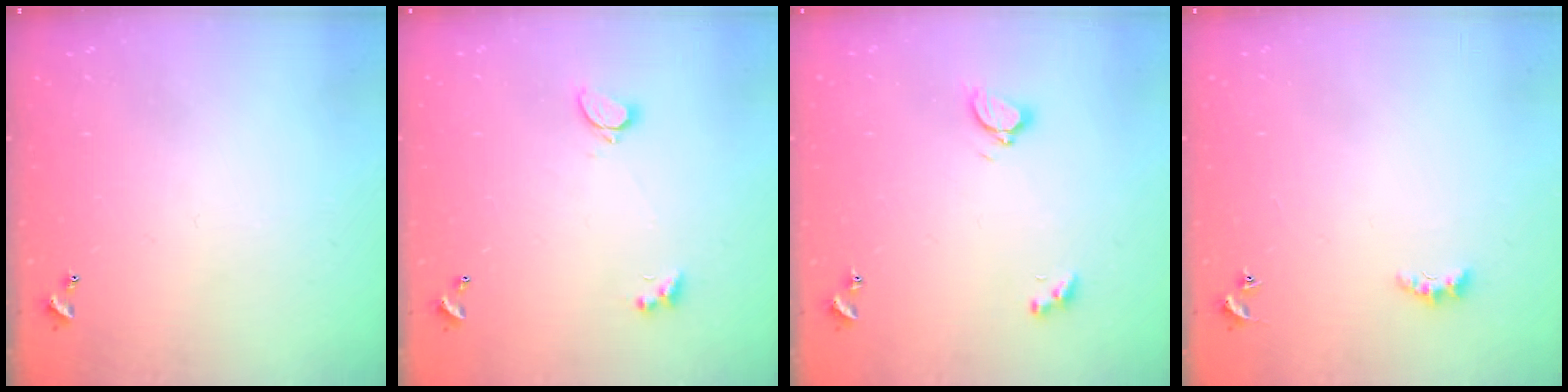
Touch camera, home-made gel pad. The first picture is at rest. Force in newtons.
{"total": 2.2, "press": 2.1, "slide": 0.6}
{"total": 2.8, "press": 2.8, "slide": 0.5}
{"total": 2.4, "press": 2.3, "slide": 0.5}